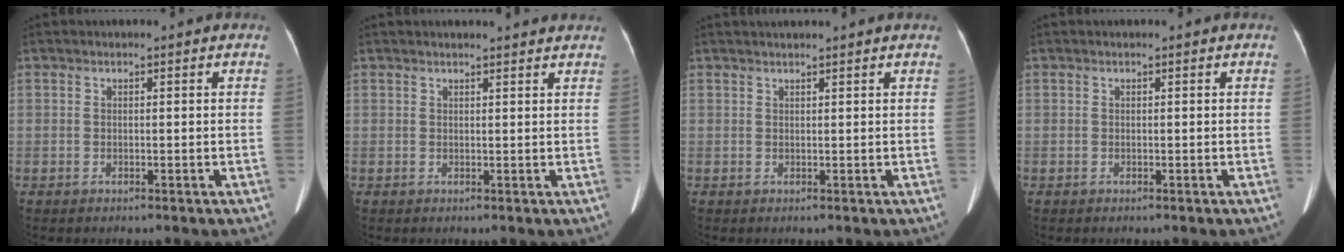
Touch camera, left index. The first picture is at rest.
{"total": 5.4, "force": [5.2, 0.2, 1.4], "torque": [-0.016, 0.016, 0.049]}
{"total": 3.9, "force": [3.6, -0.3, 1.5], "torque": [-0.017, 0.030, 0.047]}
{"total": 0.0}